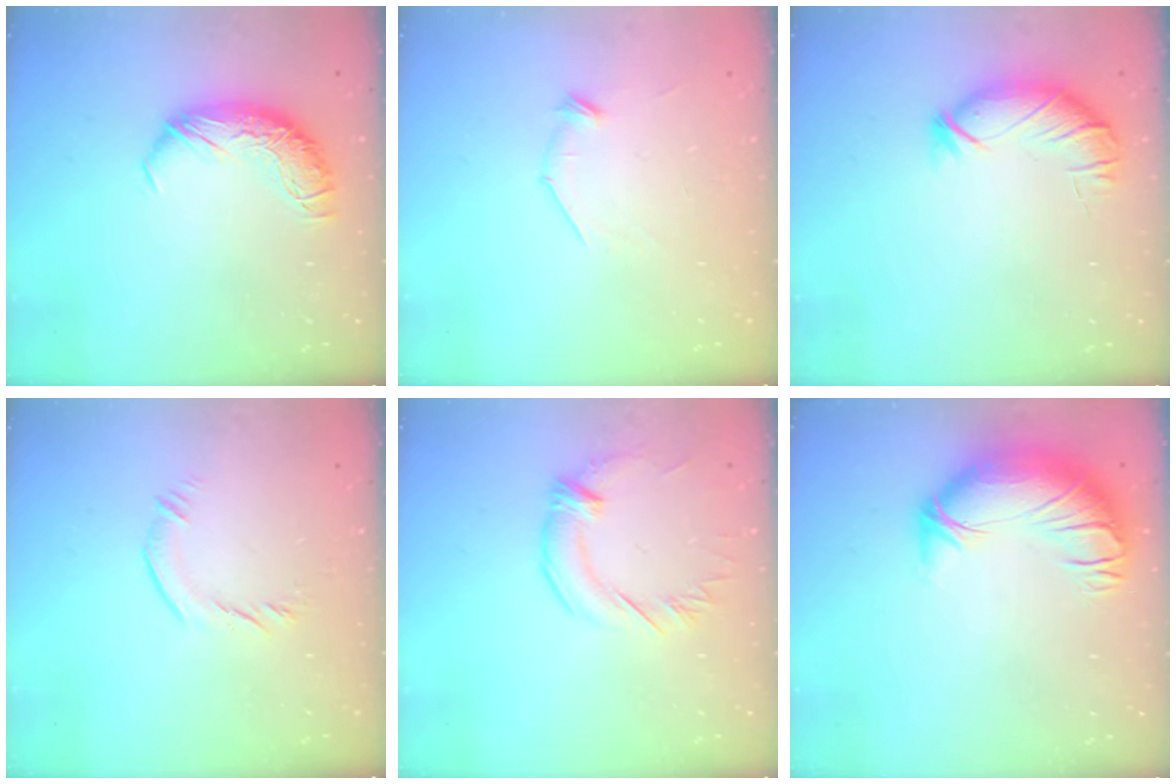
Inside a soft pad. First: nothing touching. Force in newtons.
{"total": 5.9, "press": 5.8, "slide": 1.3}
{"total": 3.8, "press": 3.7, "slide": 0.8}
{"total": 4.1, "press": 3.9, "slide": 1.2}
{"total": 1.3, "press": 1.1, "slide": 0.7}
{"total": 3.7, "press": 1.9, "slide": 3.2}